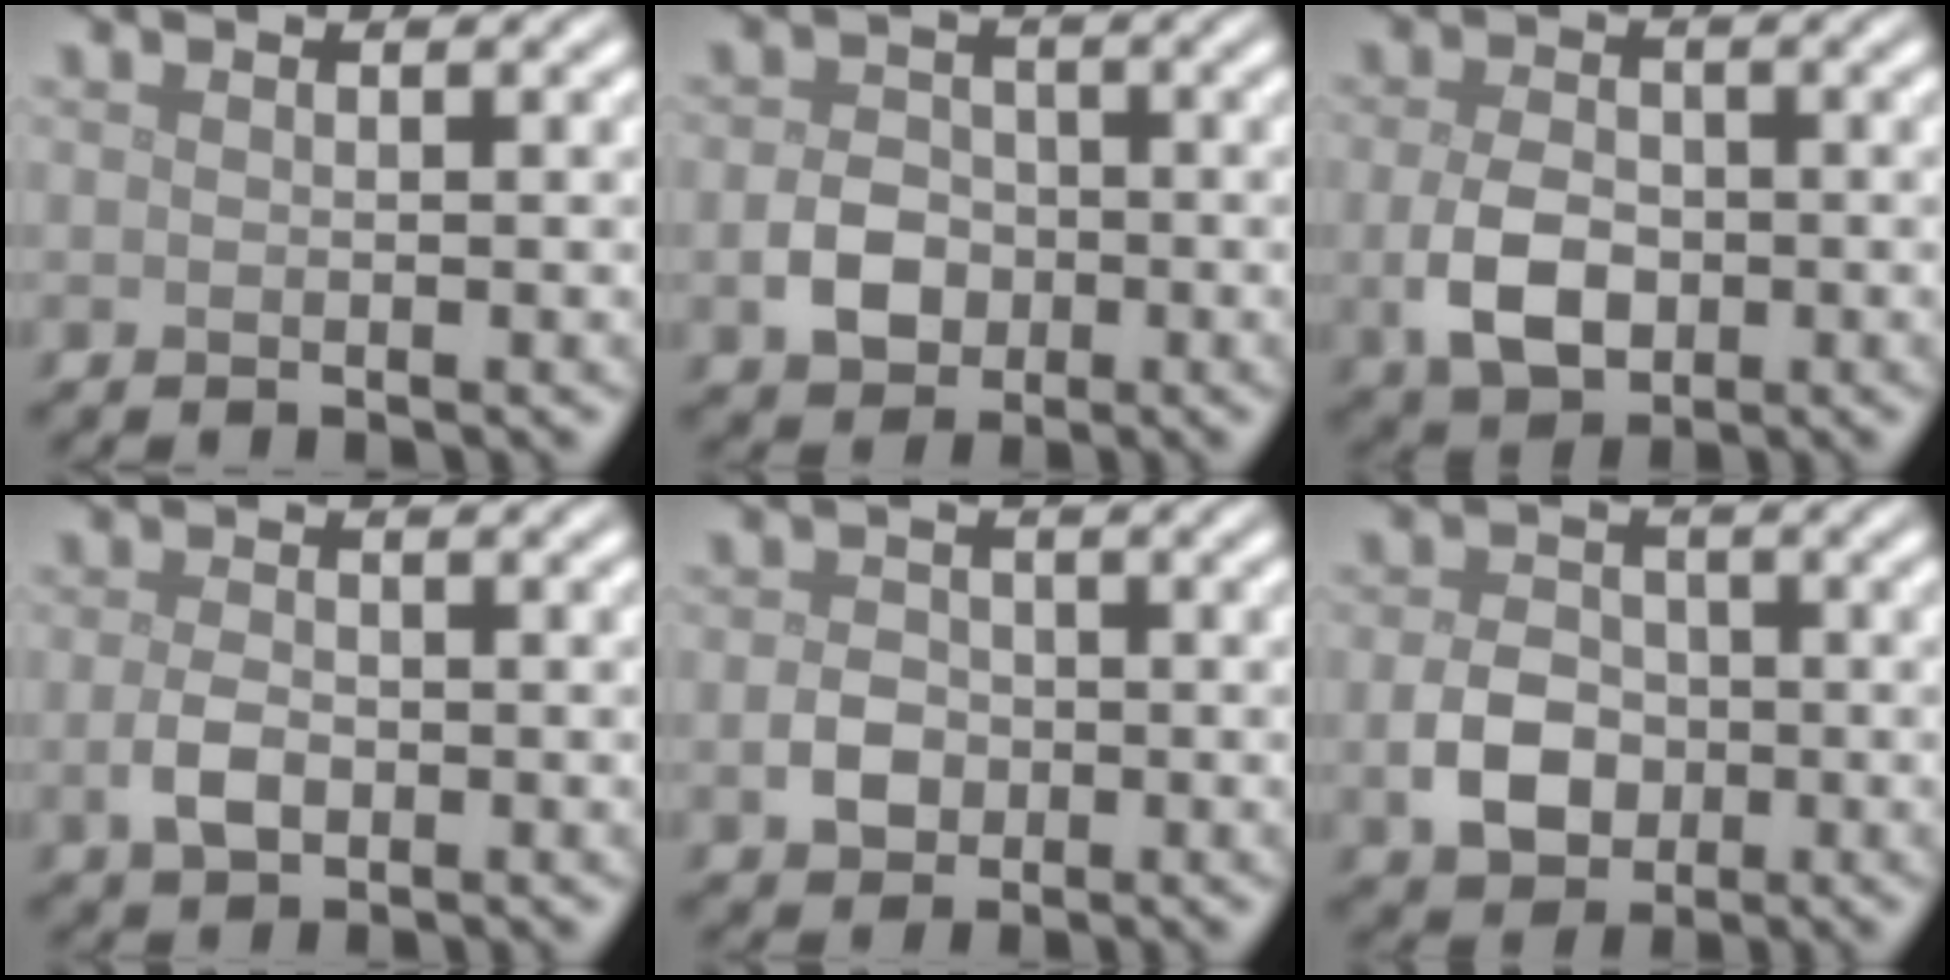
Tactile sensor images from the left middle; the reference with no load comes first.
{"total": 3.5, "force": [-1.1, 2.8, 1.8], "torque": [-0.032, 0.003, -0.022]}
{"total": 4.7, "force": [-1.0, 3.3, 3.3], "torque": [-0.072, -0.009, -0.019]}
{"total": 2.5, "force": [-0.7, 1.6, 1.8], "torque": [-0.040, -0.002, -0.014]}
{"total": 2.5, "force": [-0.7, 2.1, 1.3], "torque": [-0.023, 0.000, -0.018]}
{"total": 4.4, "force": [-1.2, 3.4, 2.5], "torque": [-0.047, -0.001, -0.024]}